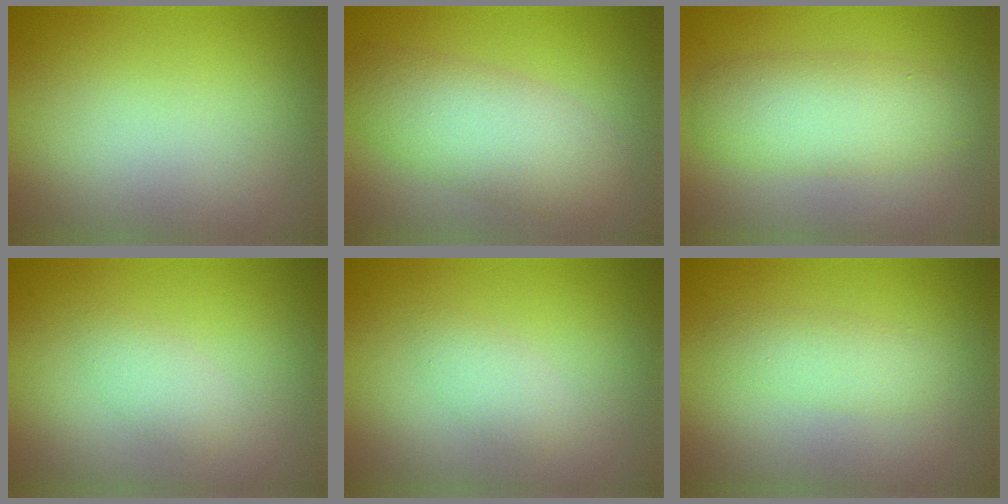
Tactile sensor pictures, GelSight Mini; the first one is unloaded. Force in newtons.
{"total": 5.5, "press": 5.5, "slide": 0.2}
{"total": 4.8, "press": 4.8, "slide": 0.1}
{"total": 1.6, "press": 1.6, "slide": 0.1}
{"total": 1.6, "press": 1.6, "slide": 0.1}
{"total": 1.9, "press": 1.9, "slide": 0.1}